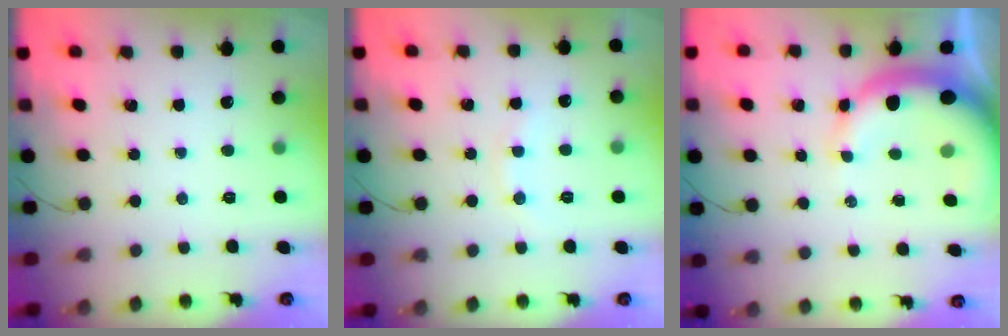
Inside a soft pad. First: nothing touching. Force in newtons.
{"total": 6.0, "press": 5.8, "slide": 1.2}
{"total": 11.9, "press": 11.7, "slide": 2.3}